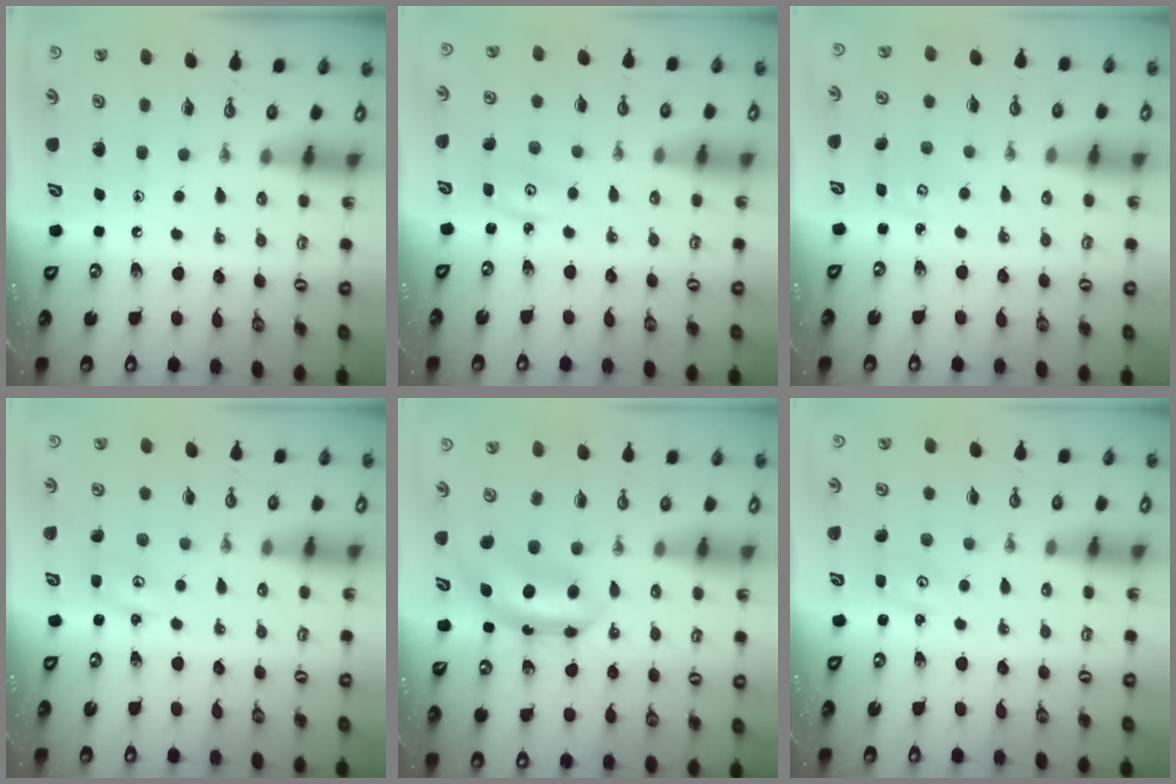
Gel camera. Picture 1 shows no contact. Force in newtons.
{"total": 2.7, "press": 2.7, "slide": 0.2}
{"total": 2.6, "press": 2.6, "slide": 0.3}
{"total": 1.8, "press": 1.8, "slide": 0.2}
{"total": 7.0, "press": 7.0, "slide": 0.8}
{"total": 1.5, "press": 1.4, "slide": 0.2}